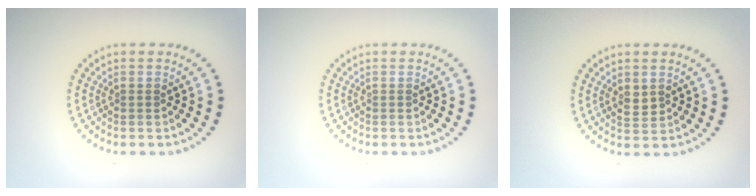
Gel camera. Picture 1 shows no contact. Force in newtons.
{"total": 0.0}
{"total": 1.5, "press": 1.4, "slide": 0.3}